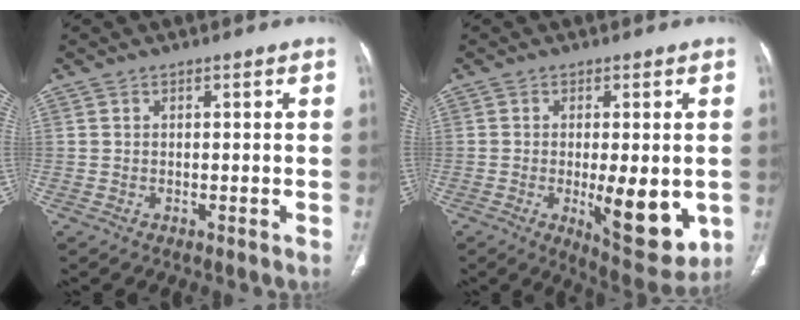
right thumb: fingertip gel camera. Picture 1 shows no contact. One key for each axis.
{"total": 12.8, "fx": -2.4, "fy": 4.6, "fz": 11.8, "tx": -0.147, "ty": -0.024, "tz": -0.022}